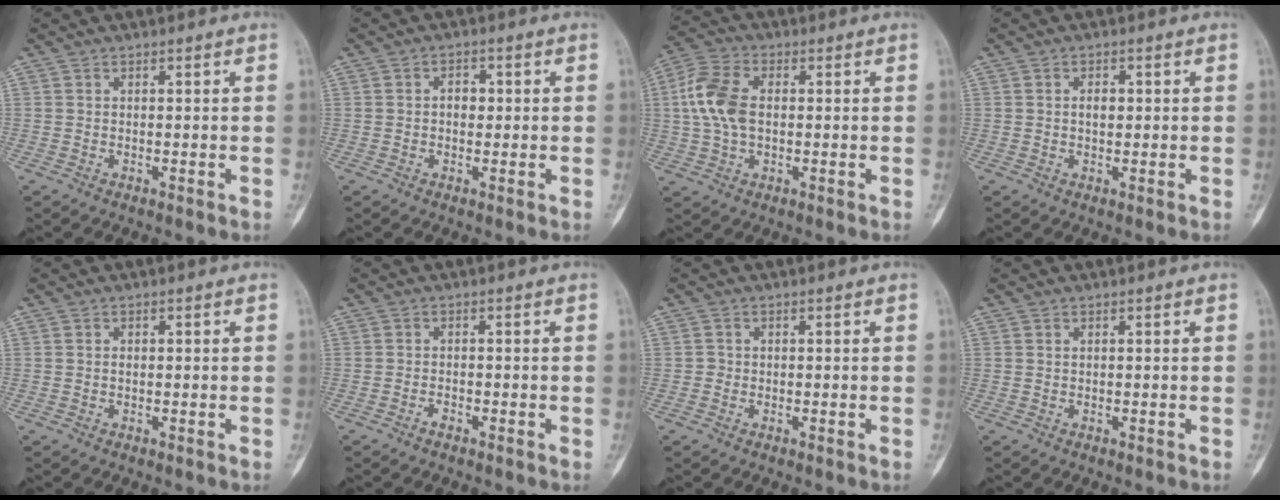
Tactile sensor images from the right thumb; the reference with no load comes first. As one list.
[{"total": 2.7, "force": [0.1, 2.0, 1.8], "torque": [-0.018, 0.008, -0.002]}, {"total": 10.1, "force": [0.7, 6.3, 7.9], "torque": [-0.174, 0.015, 0.012]}, {"total": 2.3, "force": [0.3, 1.4, 1.8], "torque": [-0.025, 0.002, 0.003]}, {"total": 0.7, "force": [0.1, 0.5, 0.5], "torque": [-0.011, 0.003, 0.001]}, {"total": 1.1, "force": [-0.9, 0.4, 0.5], "torque": [-0.014, 0.003, -0.017]}, {"total": 0.9, "force": [-0.2, 0.8, 0.1], "torque": [0.002, 0.004, -0.004]}, {"total": 0.0}]